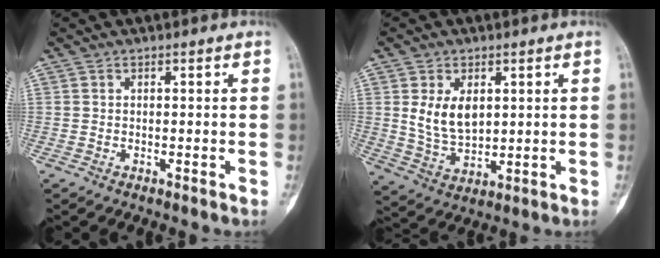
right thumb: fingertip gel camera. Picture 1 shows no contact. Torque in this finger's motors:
{"motor_torque": [0.14, 0.91, 0.49, -0.22, 0.03]}